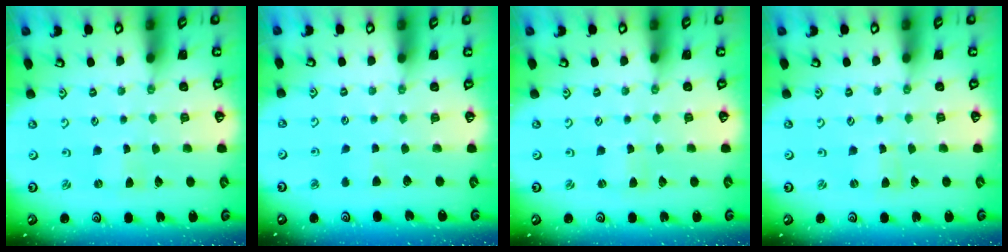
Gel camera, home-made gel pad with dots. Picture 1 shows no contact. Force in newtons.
{"total": 3.8, "press": 3.8, "slide": 0.6}
{"total": 1.7, "press": 1.7, "slide": 0.3}
{"total": 0.9, "press": 0.9, "slide": 0.0}